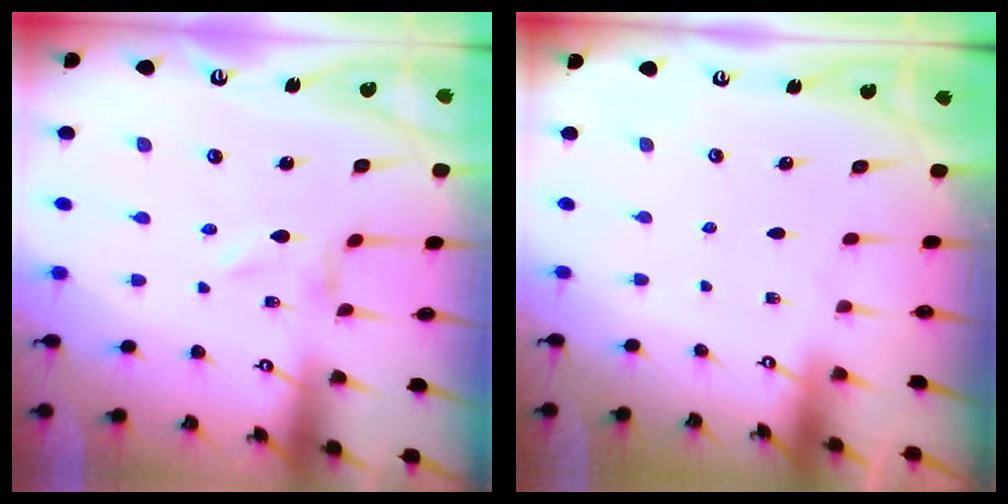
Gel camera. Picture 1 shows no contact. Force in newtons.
{"total": 0.0}